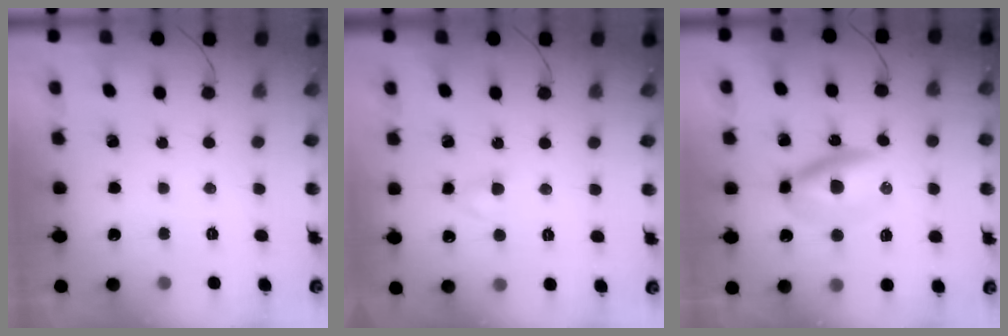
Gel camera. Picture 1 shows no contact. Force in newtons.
{"total": 2.7, "press": 2.5, "slide": 1.2}
{"total": 6.6, "press": 6.3, "slide": 1.9}